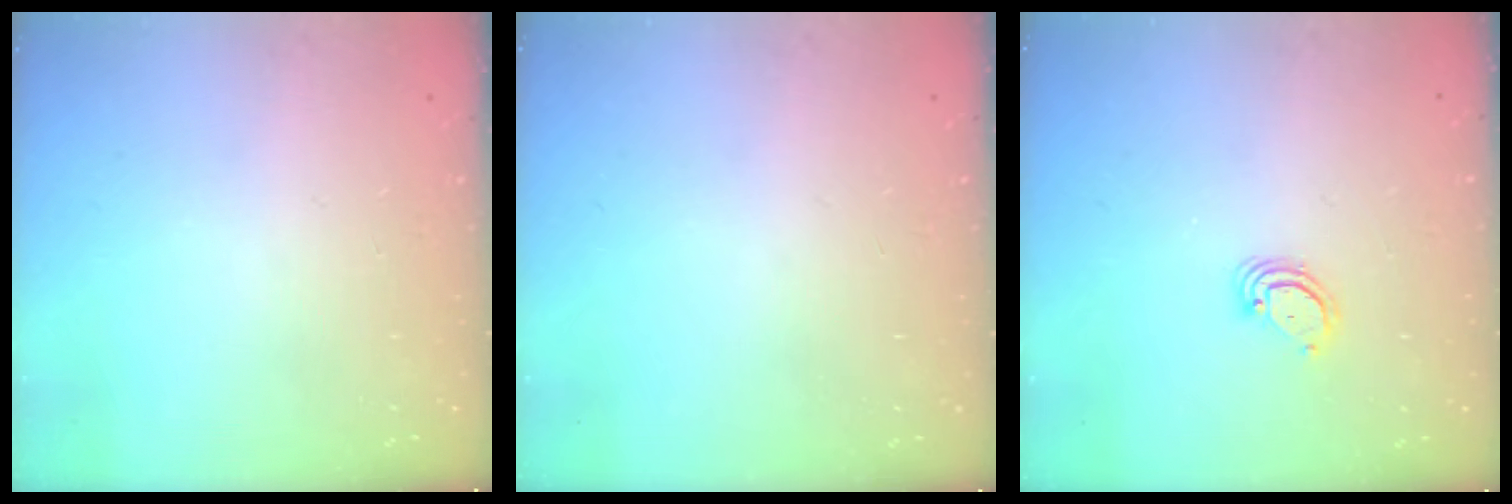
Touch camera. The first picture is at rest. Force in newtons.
{"total": 0.0}
{"total": 3.6, "press": 3.6, "slide": 0.2}